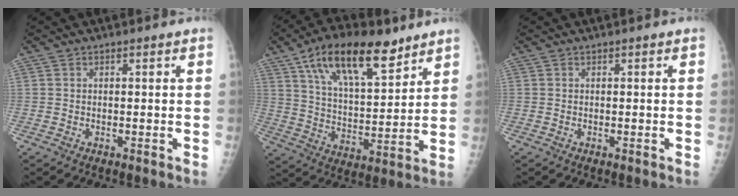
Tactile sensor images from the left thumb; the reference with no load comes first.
{"total": 18.8, "force": [11.3, 7.8, 12.9], "torque": [-0.189, -0.042, 0.199]}
{"total": 0.0}